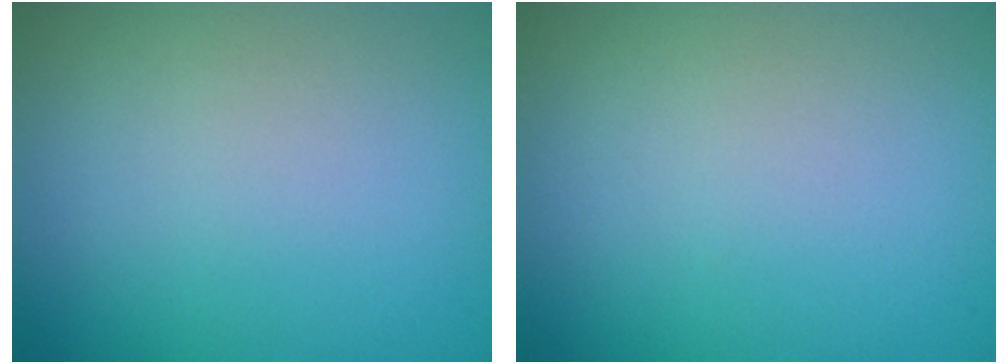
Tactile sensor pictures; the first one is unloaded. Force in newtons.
{"total": 0.0}